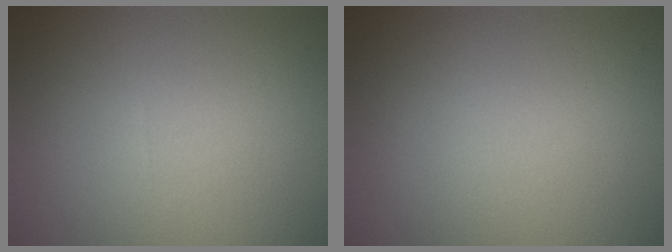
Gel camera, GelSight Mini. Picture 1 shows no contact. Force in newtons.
{"total": 0.0}